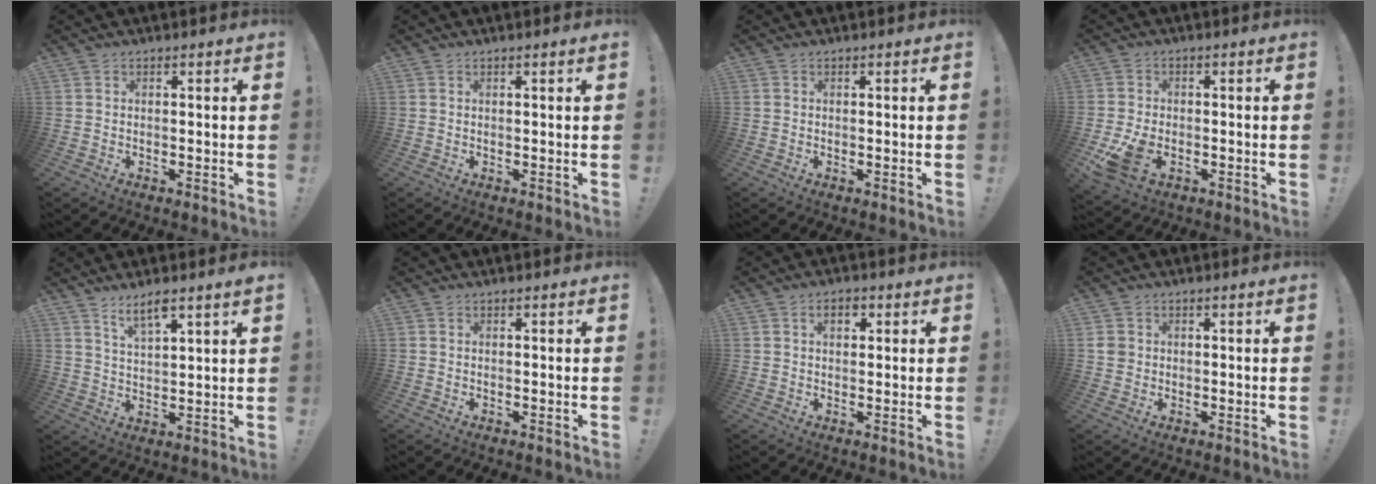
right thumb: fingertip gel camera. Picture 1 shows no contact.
{"total": 0.6, "force": [0.3, -0.3, 0.5], "torque": [-0.009, 0.001, 0.003]}
{"total": 0.0}
{"total": 8.8, "force": [-3.7, 5.5, 5.9], "torque": [-0.122, 0.006, -0.059]}
{"total": 6.3, "force": [4.9, 0.9, 3.9], "torque": [-0.069, -0.026, 0.083]}
{"total": 0.0}
{"total": 3.3, "force": [1.0, 2.1, 2.4], "torque": [-0.035, 0.004, 0.013]}
{"total": 2.5, "force": [0.1, 2.4, 0.7], "torque": [-0.012, 0.006, 0.004]}